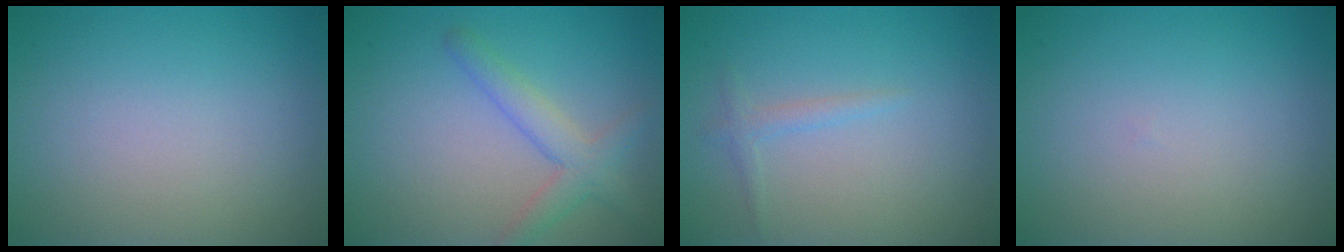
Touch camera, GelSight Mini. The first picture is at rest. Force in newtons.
{"total": 3.0, "press": 3.0, "slide": 0.2}
{"total": 1.1, "press": 1.1, "slide": 0.1}
{"total": 0.0}